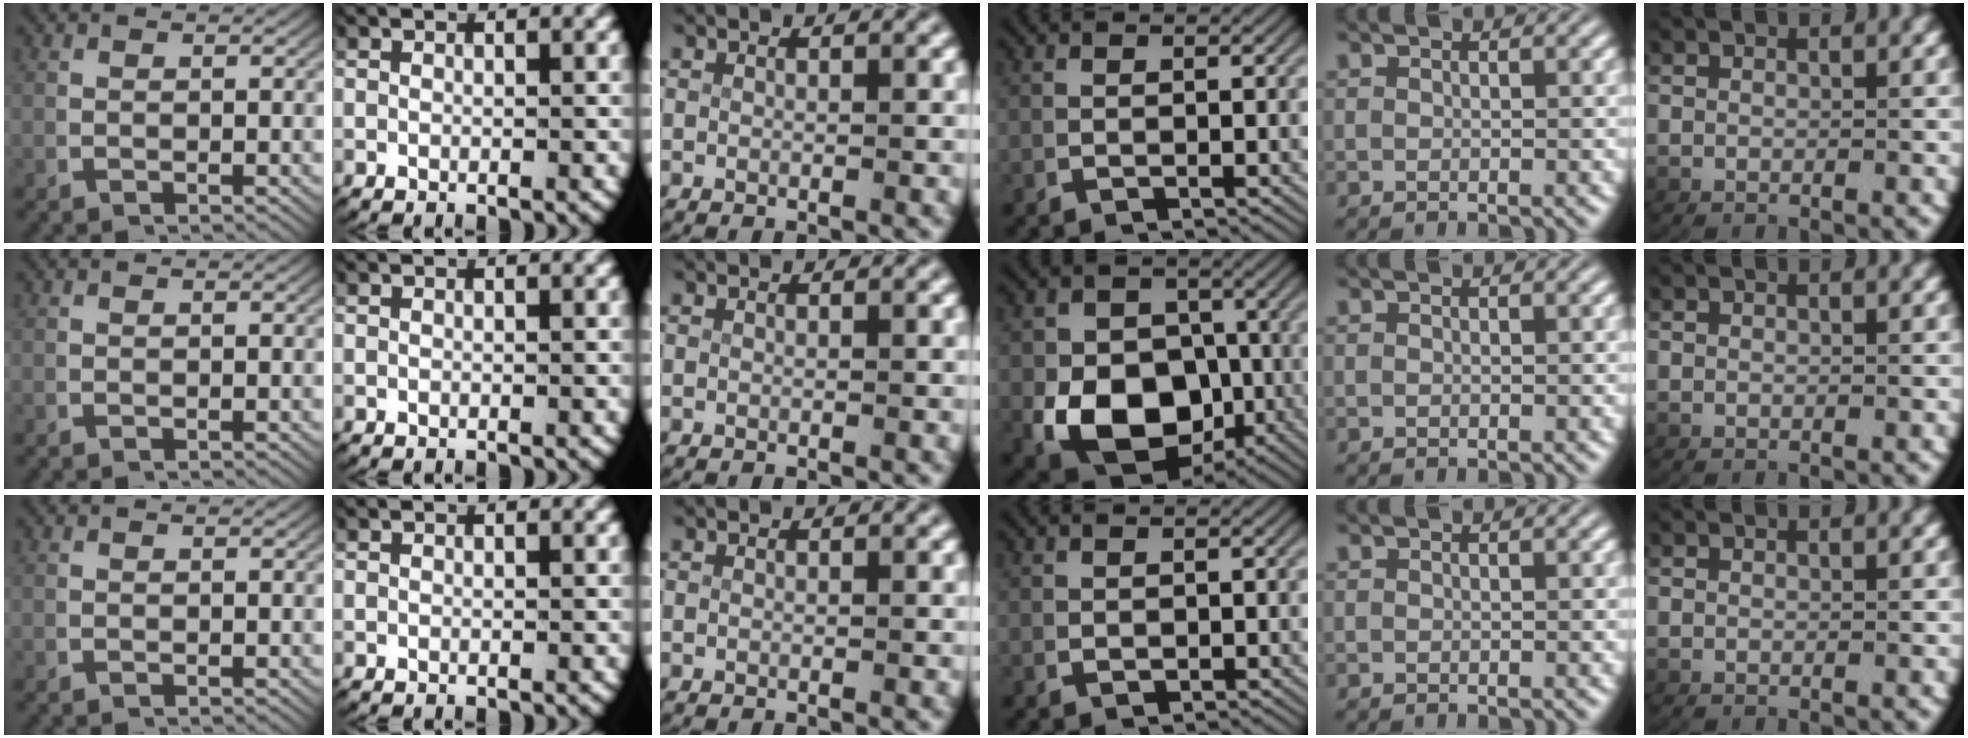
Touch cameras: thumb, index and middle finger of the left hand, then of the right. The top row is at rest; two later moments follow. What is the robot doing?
{"motion": "lift_and_place", "object": "paper towel"}